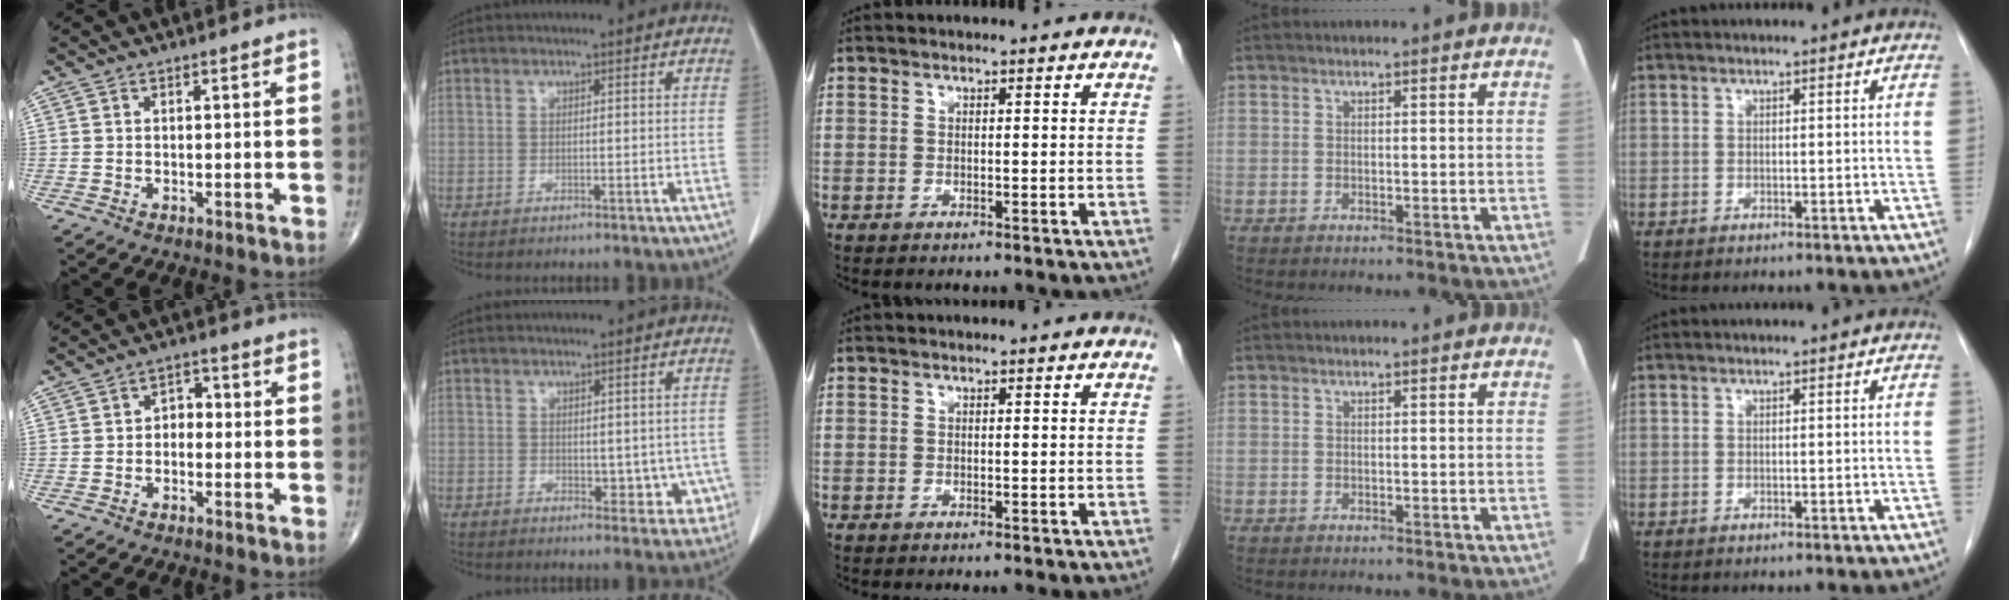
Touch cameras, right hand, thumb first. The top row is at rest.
{"thumb": {"total": 3.3, "force": [-0.5, 2.5, 2.2], "torque": [-0.007, 0.018, -0.020]}, "index": {"total": 5.4, "force": [-0.2, 3.4, 4.2], "torque": [-0.023, -0.003, 0.004]}}